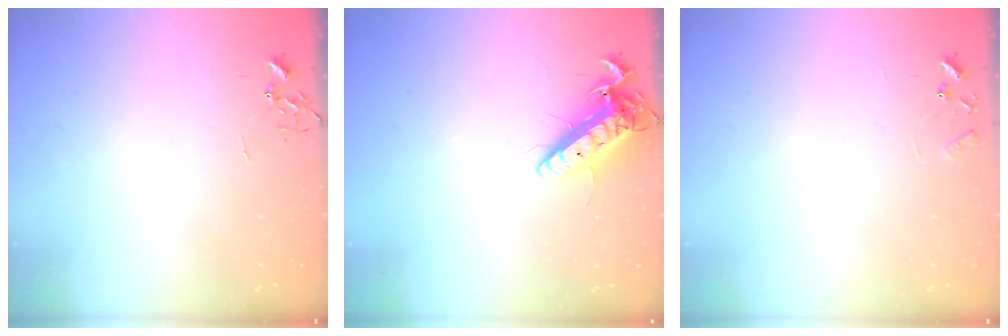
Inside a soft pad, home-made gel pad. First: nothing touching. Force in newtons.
{"total": 15.0, "press": 14.8, "slide": 2.4}
{"total": 8.3, "press": 8.3, "slide": 0.6}